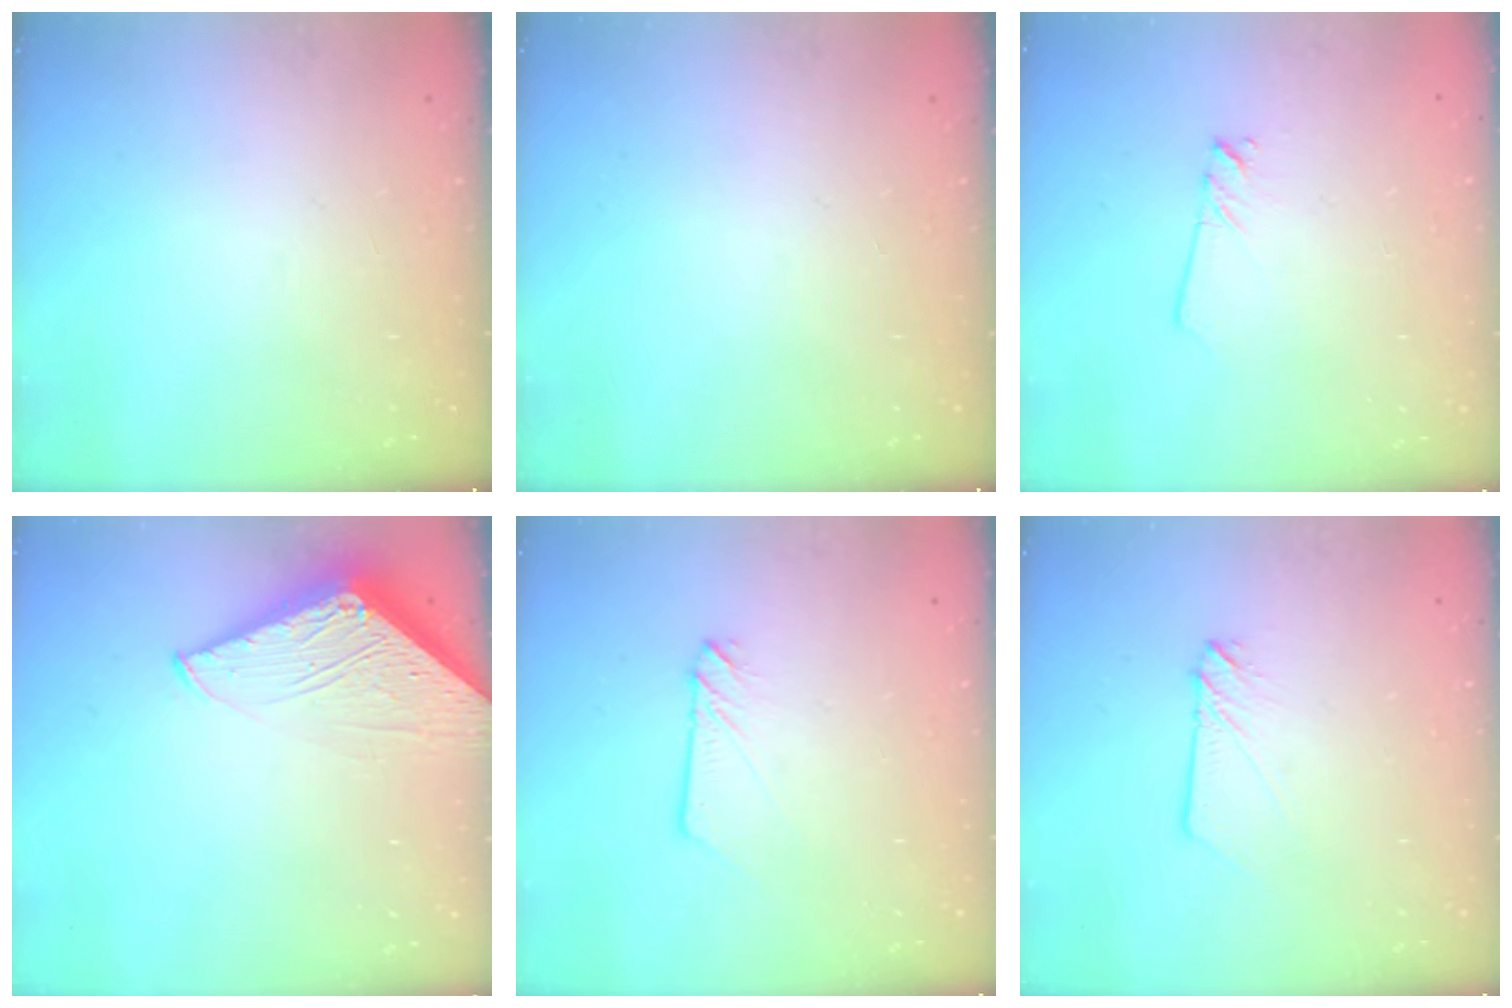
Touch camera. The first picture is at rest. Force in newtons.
{"total": 0.0}
{"total": 2.6, "press": 2.5, "slide": 0.2}
{"total": 5.3, "press": 5.3, "slide": 0.6}
{"total": 2.3, "press": 2.3, "slide": 0.2}
{"total": 3.5, "press": 3.5, "slide": 0.3}